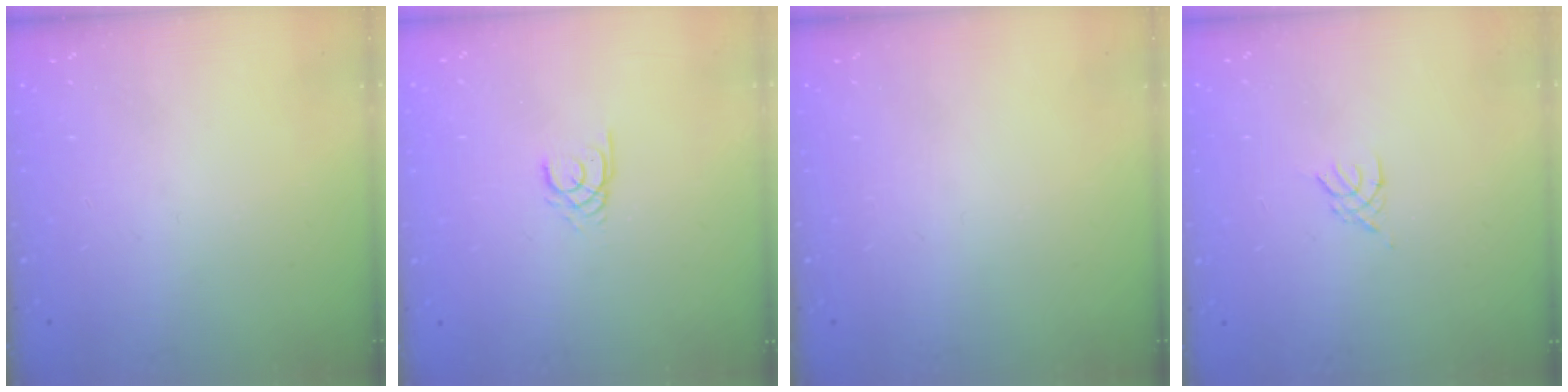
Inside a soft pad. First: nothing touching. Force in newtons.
{"total": 2.2, "press": 2.2, "slide": 0.2}
{"total": 0.0}
{"total": 2.6, "press": 2.5, "slide": 0.6}